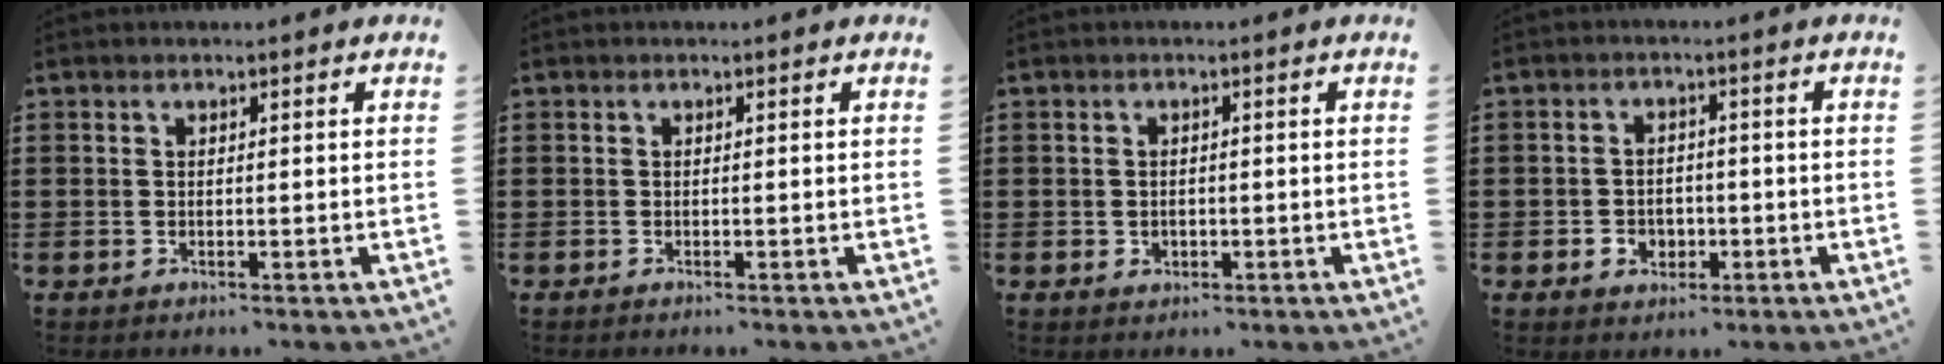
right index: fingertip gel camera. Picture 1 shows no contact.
{"total": 0.0}
{"total": 1.2, "force": [-0.2, 1.0, 0.7], "torque": [-0.016, 0.005, -0.005]}
{"total": 2.8, "force": [-1.1, 2.4, 1.1], "torque": [-0.027, 0.004, -0.024]}